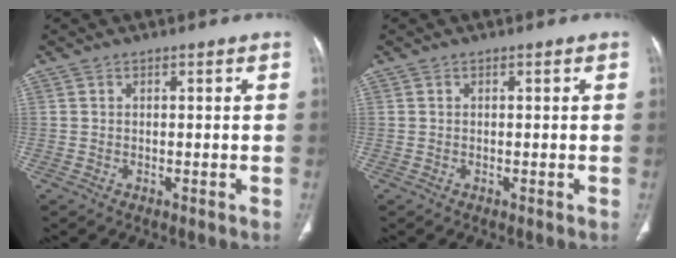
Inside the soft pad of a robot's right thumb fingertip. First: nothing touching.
{"total": 0.0}